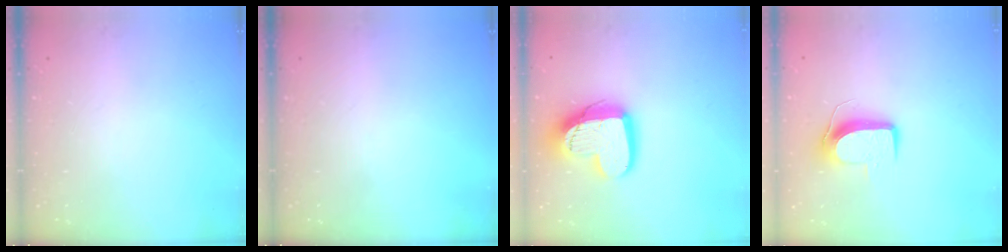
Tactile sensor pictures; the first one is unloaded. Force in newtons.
{"total": 0.0}
{"total": 16.7, "press": 16.6, "slide": 1.5}
{"total": 9.6, "press": 9.6, "slide": 0.3}